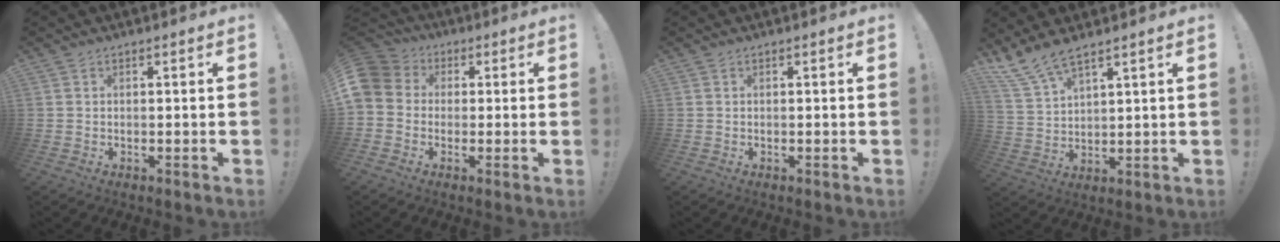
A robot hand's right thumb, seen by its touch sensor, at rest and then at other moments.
{"total": 7.6, "force": [-0.2, 6.9, 3.2], "torque": [-0.075, 0.014, 0.000]}
{"total": 0.0}
{"total": 7.7, "force": [6.6, 1.7, 3.7], "torque": [-0.090, -0.032, 0.127]}